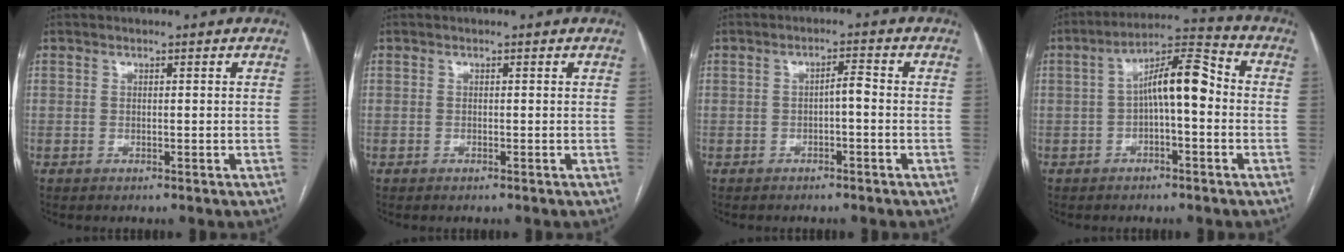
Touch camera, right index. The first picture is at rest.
{"total": 0.0}
{"total": 2.3, "force": [-0.6, 0.5, 2.1], "torque": [-0.032, 0.007, -0.010]}
{"total": 9.1, "force": [-0.4, 2.4, 8.8], "torque": [-0.149, 0.037, -0.009]}